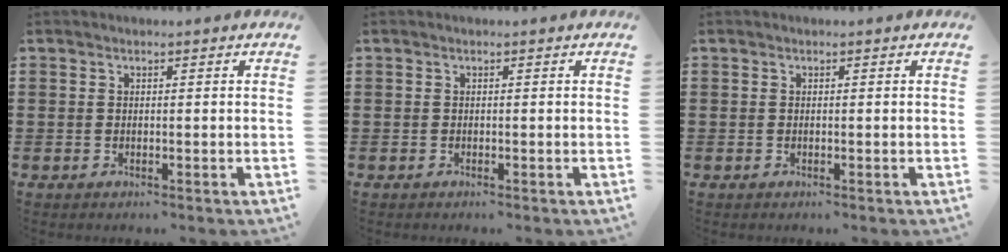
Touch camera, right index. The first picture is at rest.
{"total": 0.0}
{"total": 0.0}